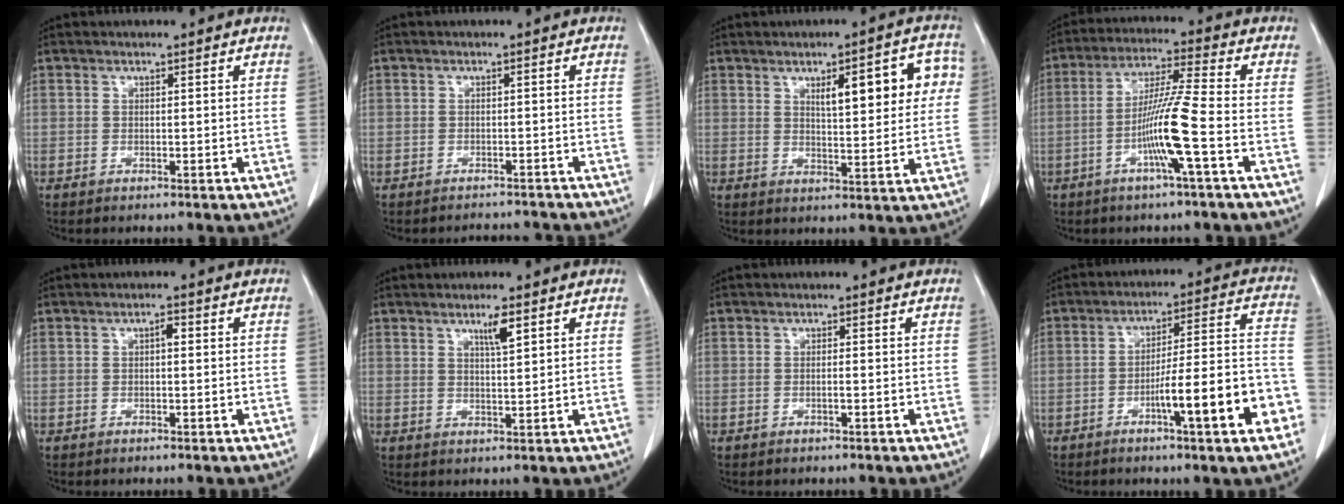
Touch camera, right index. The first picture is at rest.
{"total": 3.7, "force": [-3.4, 1.5, -0.5], "torque": [0.007, 0.007, -0.047]}
{"total": 10.4, "force": [3.4, 2.8, 9.4], "torque": [-0.121, 0.020, 0.046]}
{"total": 9.8, "force": [-3.2, -1.2, 9.2], "torque": [-0.178, 0.000, -0.061]}
{"total": 1.2, "force": [0.2, 0.4, 1.1], "torque": [-0.017, 0.004, 0.002]}
{"total": 3.2, "force": [1.9, 0.2, 2.6], "torque": [-0.047, -0.004, 0.033]}
{"total": 0.6, "force": [-0.1, -0.1, 0.6], "torque": [-0.007, 0.002, 0.000]}
{"total": 14.6, "force": [-5.8, 1.2, 13.3], "torque": [-0.184, 0.020, -0.082]}